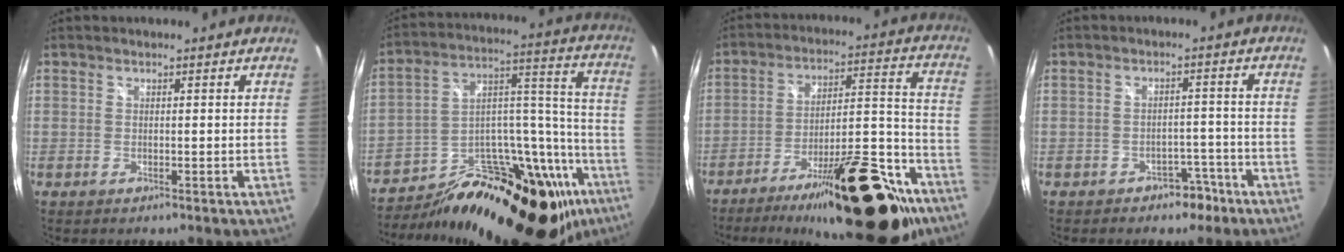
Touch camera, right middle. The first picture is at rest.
{"total": 33.4, "force": [-20.7, 16.3, 20.5], "torque": [-0.298, 0.046, -0.287]}
{"total": 26.3, "force": [-18.1, 8.1, 17.3], "torque": [-0.252, 0.007, -0.259]}
{"total": 4.3, "force": [-3.0, 2.7, 1.3], "torque": [-0.024, 0.016, -0.034]}